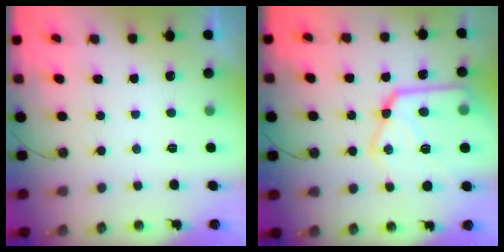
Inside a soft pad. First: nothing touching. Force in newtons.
{"total": 23.2, "press": 23.1, "slide": 2.1}